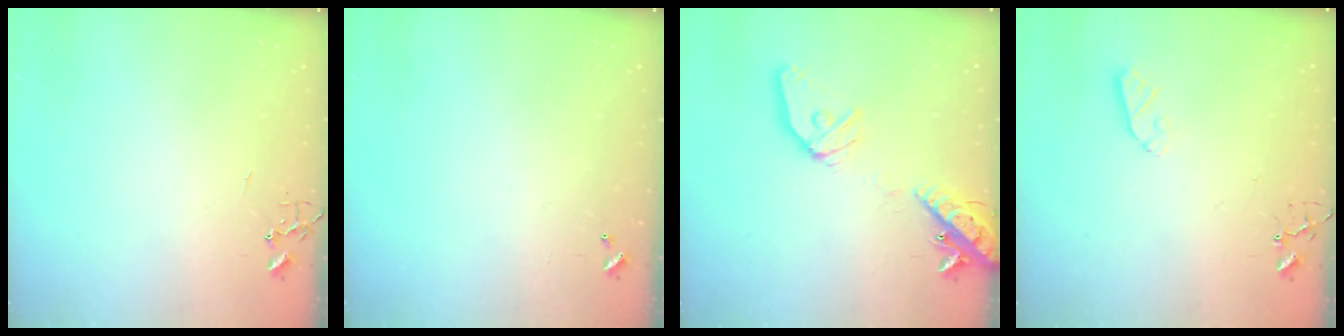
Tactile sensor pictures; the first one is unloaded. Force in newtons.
{"total": 0.0}
{"total": 17.4, "press": 17.1, "slide": 3.1}
{"total": 6.2, "press": 6.2, "slide": 0.0}